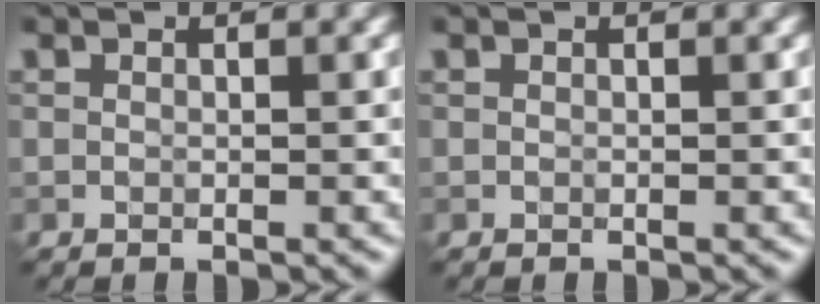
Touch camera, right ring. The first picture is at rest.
{"total": 0.0}